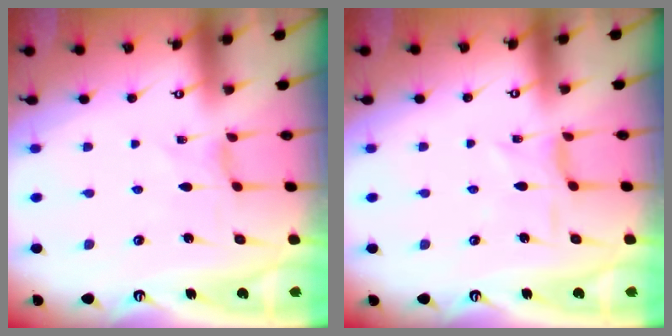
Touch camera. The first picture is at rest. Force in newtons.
{"total": 2.4, "press": 2.4, "slide": 0.6}